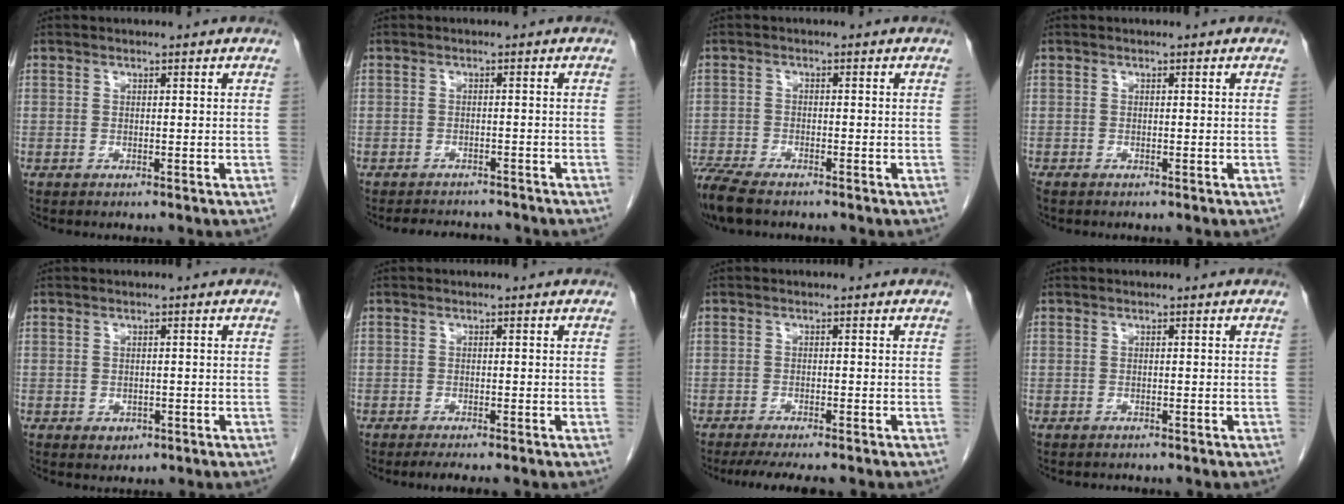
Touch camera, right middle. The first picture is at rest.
{"total": 5.6, "force": [-5.2, 1.5, 1.2], "torque": [-0.017, -0.003, -0.068]}
{"total": 7.3, "force": [-6.0, 1.7, 3.8], "torque": [-0.078, -0.017, -0.110]}
{"total": 0.7, "force": [-0.6, 0.2, 0.3], "torque": [-0.009, -0.002, -0.011]}
{"total": 1.5, "force": [-0.5, 1.2, 0.7], "torque": [-0.010, 0.003, 0.001]}
{"total": 2.7, "force": [-2.2, 0.1, 1.5], "torque": [-0.024, -0.008, -0.030]}
{"total": 7.7, "force": [-6.5, 1.1, 4.0], "torque": [-0.055, -0.012, -0.095]}
{"total": 0.7, "force": [-0.7, 0.2, 0.1], "torque": [-0.011, -0.003, -0.011]}